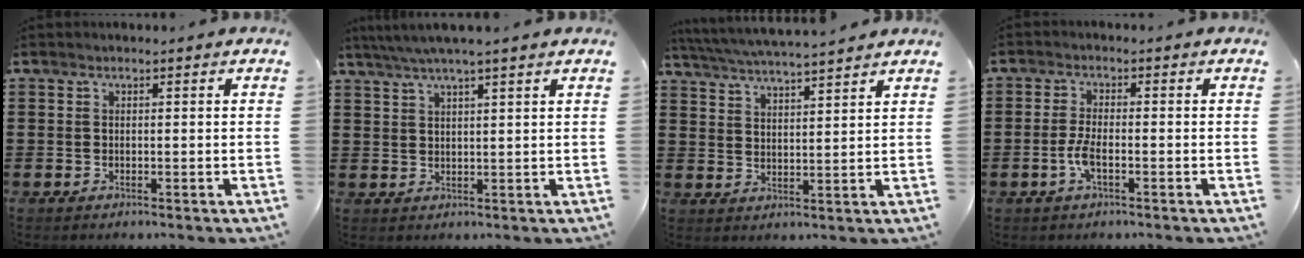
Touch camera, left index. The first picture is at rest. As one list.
[{"total": 3.8, "force": [3.0, -0.2, 2.4], "torque": [-0.053, -0.001, 0.054]}, {"total": 4.7, "force": [4.5, -0.2, 1.2], "torque": [-0.042, -0.026, 0.078]}, {"total": 3.7, "force": [-1.3, 1.0, 3.3], "torque": [-0.086, -0.006, -0.031]}]